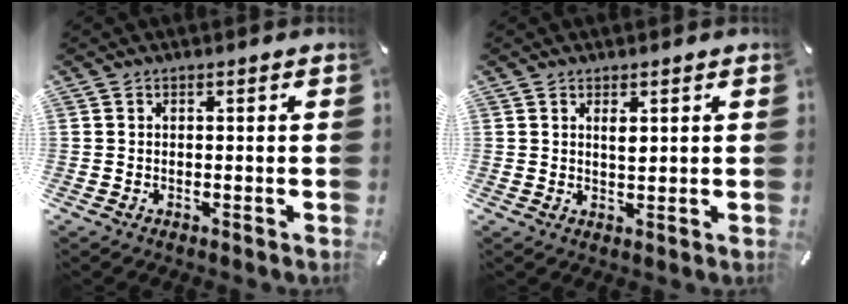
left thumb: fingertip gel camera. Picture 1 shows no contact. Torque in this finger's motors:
{"motor_torque": [0.07, 0.33, 0.29, -0.32, 0.13]}